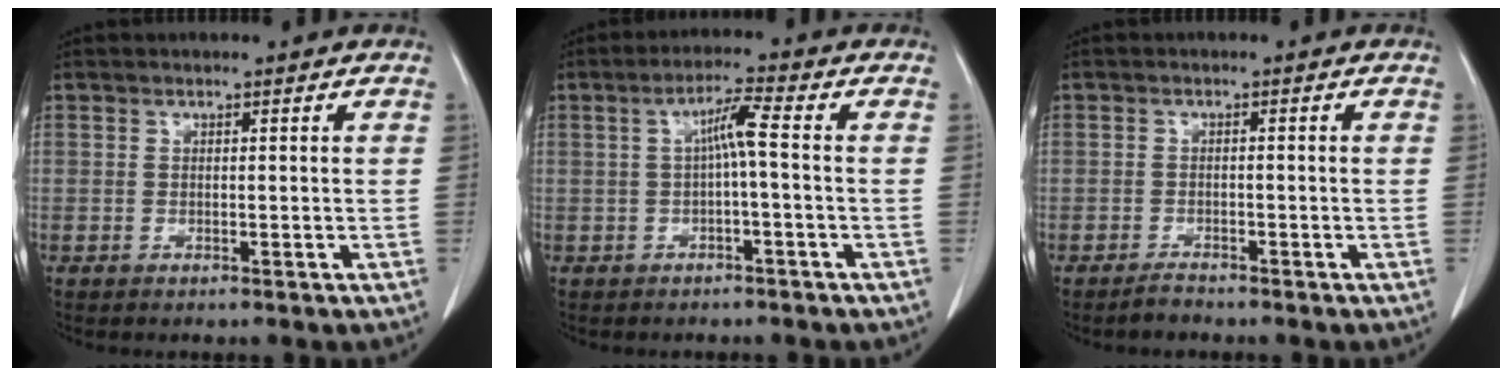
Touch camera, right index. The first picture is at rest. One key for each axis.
{"total": 4.1, "fx": 0.0, "fy": 0.0, "fz": 4.1, "tx": -0.075, "ty": 0.016, "tz": 0.002}
{"total": 1.5, "fx": -1.4, "fy": 0.4, "fz": 0.3, "tx": -0.005, "ty": -0.001, "tz": -0.024}